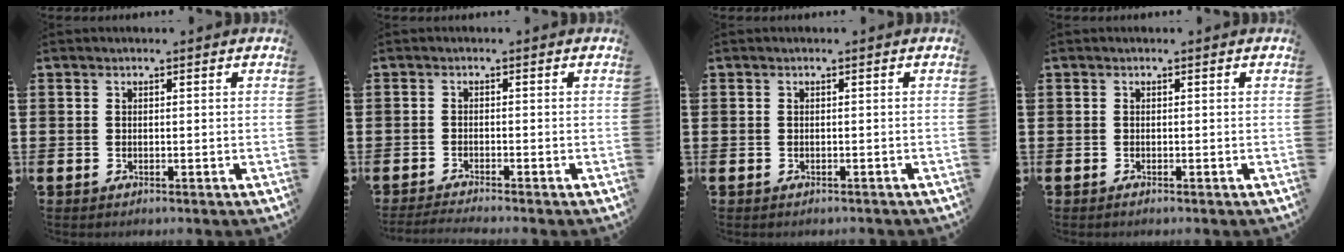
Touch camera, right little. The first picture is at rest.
{"total": 1.2, "force": [-1.1, -0.1, 0.4], "torque": [-0.007, 0.000, -0.022]}
{"total": 0.0}
{"total": 0.0}